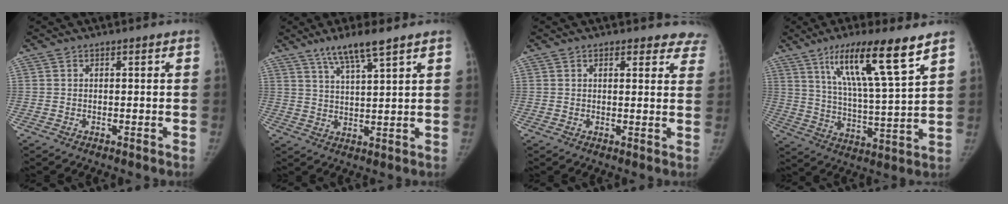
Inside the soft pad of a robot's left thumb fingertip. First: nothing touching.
{"total": 7.3, "force": [5.2, 0.7, 5.1], "torque": [-0.097, -0.026, 0.100]}
{"total": 7.8, "force": [6.6, 3.3, 2.4], "torque": [0.026, -0.018, 0.054]}
{"total": 16.2, "force": [9.7, 1.8, 12.8], "torque": [-0.216, -0.045, 0.172]}